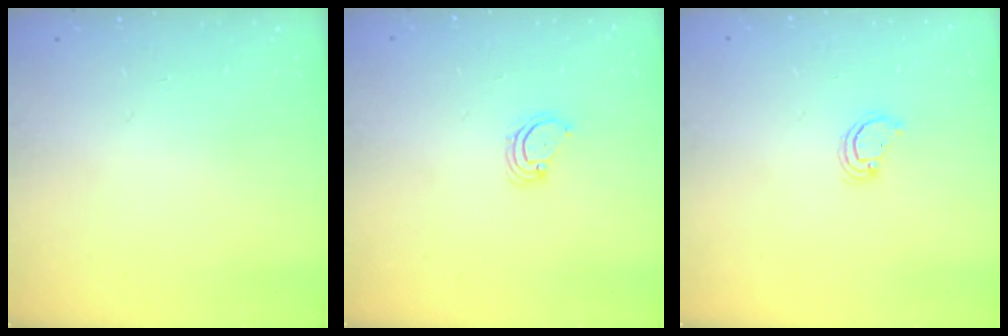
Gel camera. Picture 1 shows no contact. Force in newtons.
{"total": 3.8, "press": 3.8, "slide": 0.4}
{"total": 2.6, "press": 2.6, "slide": 0.3}